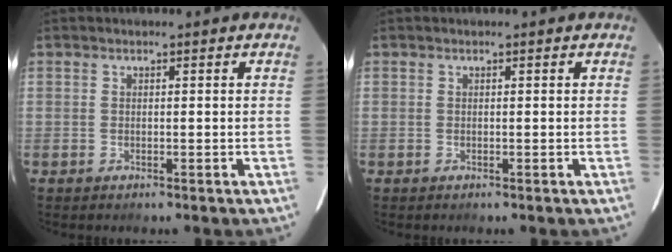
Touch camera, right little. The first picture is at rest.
{"total": 0.0}